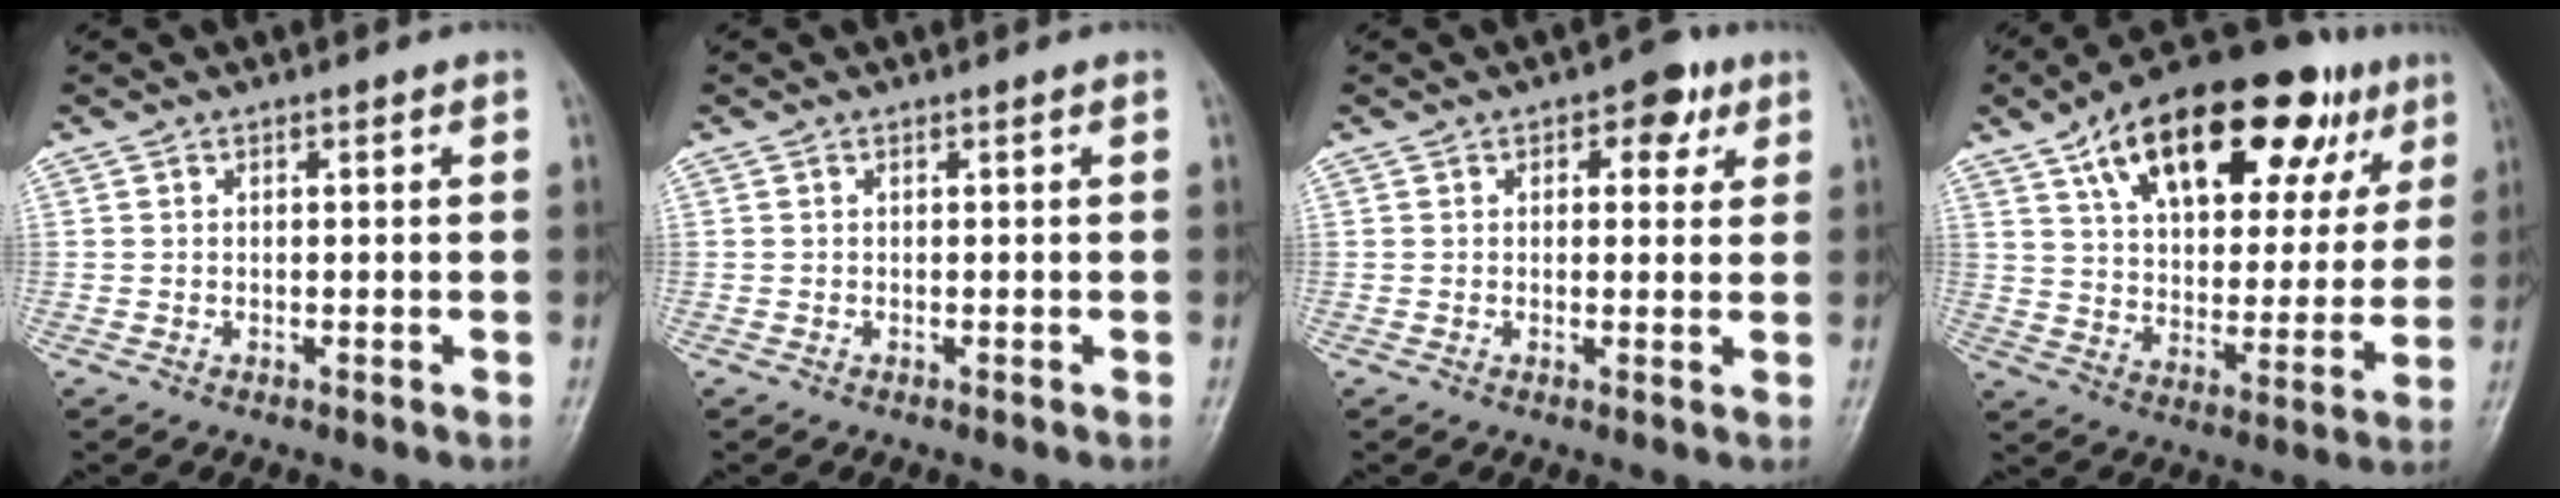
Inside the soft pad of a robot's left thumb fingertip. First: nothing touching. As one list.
[{"total": 0.0}, {"total": 5.2, "force": [2.4, 3.1, 3.4], "torque": [-0.012, -0.003, 0.022]}, {"total": 27.6, "force": [14.2, 13.3, 19.5], "torque": [-0.262, 0.000, 0.218]}]